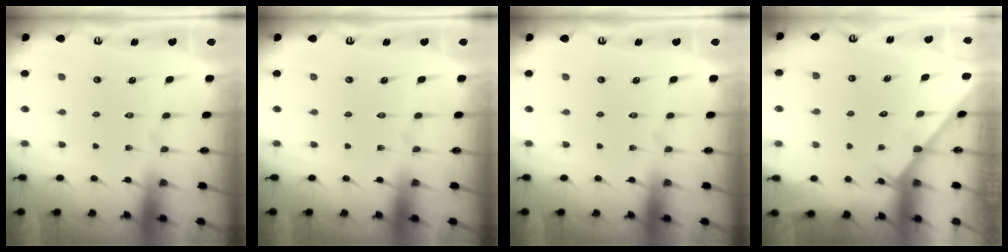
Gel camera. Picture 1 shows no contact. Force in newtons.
{"total": 0.0}
{"total": 0.0}
{"total": 2.0, "press": 2.0, "slide": 0.2}